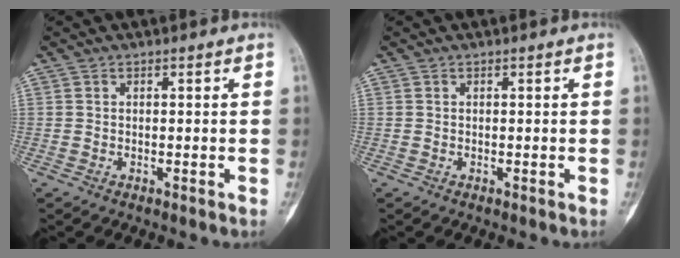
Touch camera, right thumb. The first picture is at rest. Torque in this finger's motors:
{"motor_torque": [0.01, -0.01, 0.03, -0.03, 0.00]}